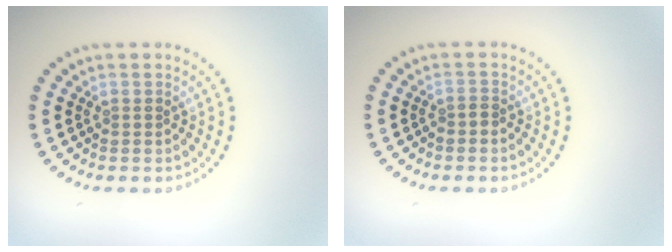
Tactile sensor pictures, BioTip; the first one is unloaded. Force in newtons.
{"total": 0.6, "press": 0.3, "slide": 0.5}